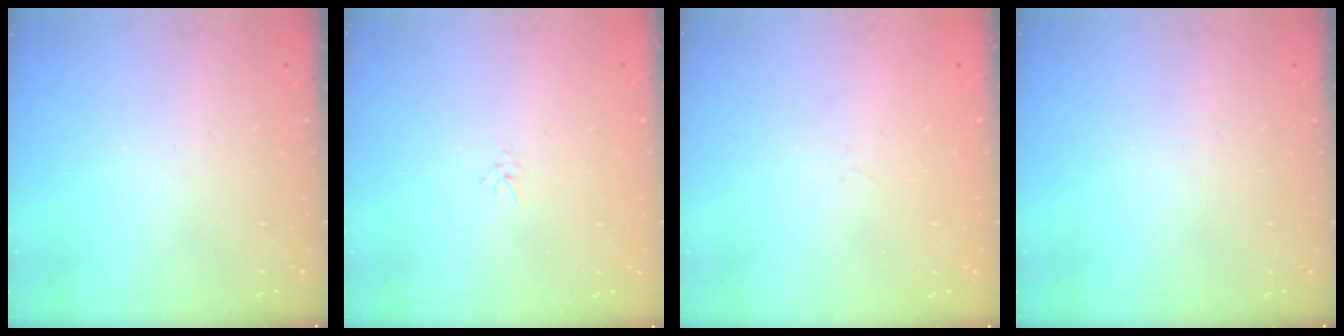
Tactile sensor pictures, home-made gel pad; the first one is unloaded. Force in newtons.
{"total": 2.0, "press": 2.0, "slide": 0.3}
{"total": 0.9, "press": 0.9, "slide": 0.2}
{"total": 0.0}